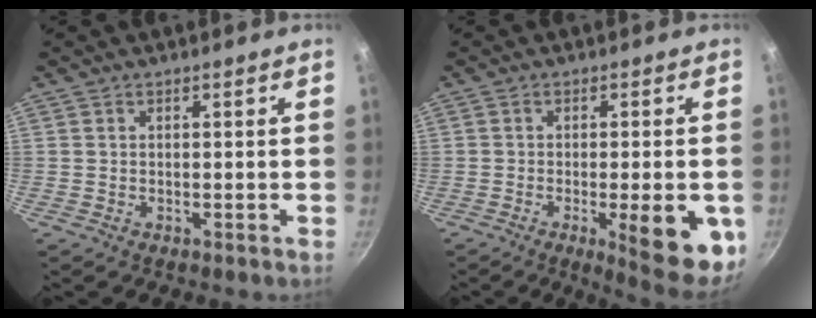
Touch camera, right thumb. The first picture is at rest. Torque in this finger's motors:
{"motor_torque": [1.59, 1.71, 1.59, -0.28, 0.33]}